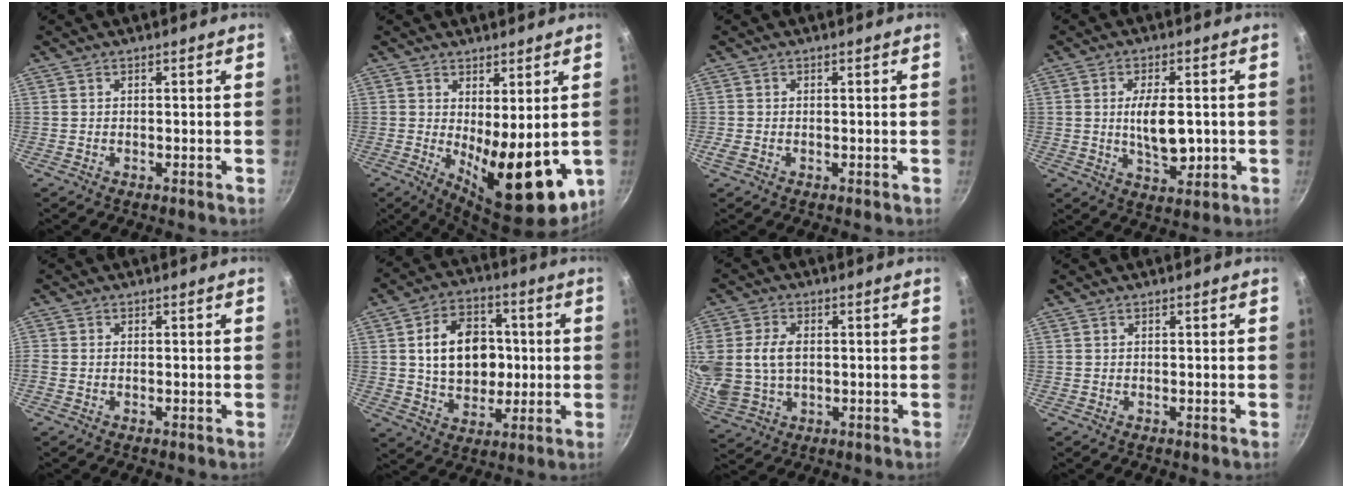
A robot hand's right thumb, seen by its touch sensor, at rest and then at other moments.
{"total": 13.4, "force": [-0.7, 5.2, 12.3], "torque": [-0.146, -0.021, 0.006]}
{"total": 1.4, "force": [-0.4, 1.0, 0.9], "torque": [-0.018, 0.001, -0.009]}
{"total": 9.1, "force": [-0.2, 4.6, 7.8], "torque": [-0.113, -0.005, 0.003]}
{"total": 0.7, "force": [-0.2, 0.6, 0.4], "torque": [-0.008, 0.002, -0.007]}
{"total": 15.0, "force": [1.3, 11.3, 9.8], "torque": [-0.116, 0.016, 0.025]}
{"total": 13.6, "force": [1.2, 10.0, 9.1], "torque": [-0.199, 0.007, 0.029]}
{"total": 0.0}